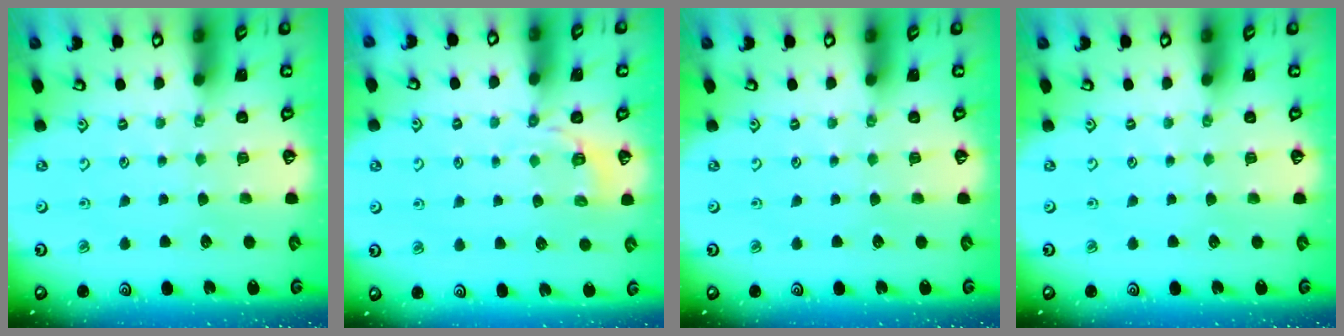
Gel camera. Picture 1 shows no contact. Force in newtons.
{"total": 4.2, "press": 3.6, "slide": 2.2}
{"total": 0.0}
{"total": 0.0}